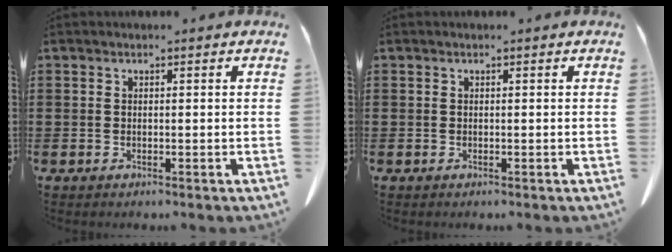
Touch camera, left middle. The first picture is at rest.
{"total": 0.0}